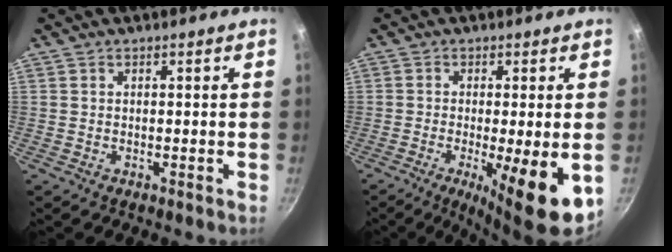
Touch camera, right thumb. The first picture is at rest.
{"total": 11.2, "force": [-3.1, 2.1, 10.6], "torque": [-0.162, -0.012, -0.041]}